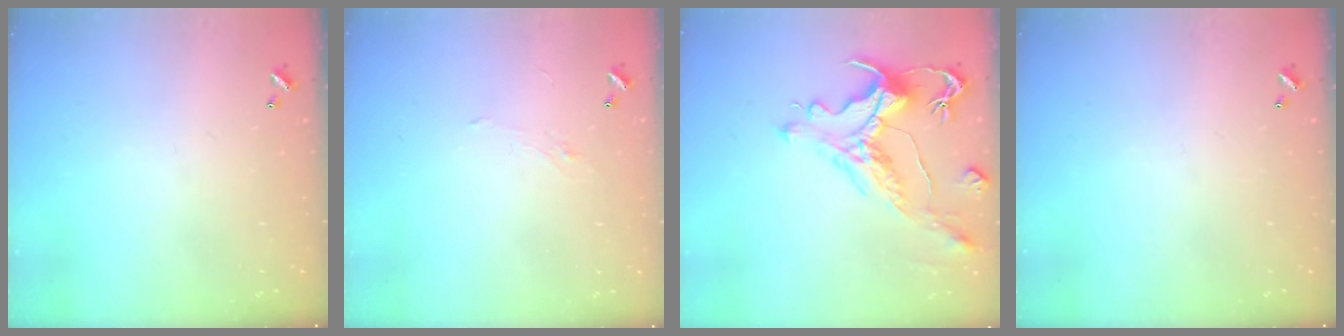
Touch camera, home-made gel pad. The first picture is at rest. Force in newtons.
{"total": 0.8, "press": 0.5, "slide": 0.6}
{"total": 2.4, "press": 2.0, "slide": 1.3}
{"total": 0.0}